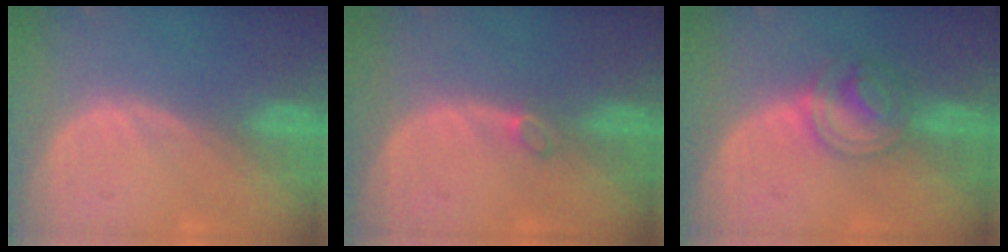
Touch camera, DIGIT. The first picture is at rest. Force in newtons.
{"total": 1.4, "press": 1.3, "slide": 0.3}
{"total": 6.2, "press": 5.4, "slide": 3.0}